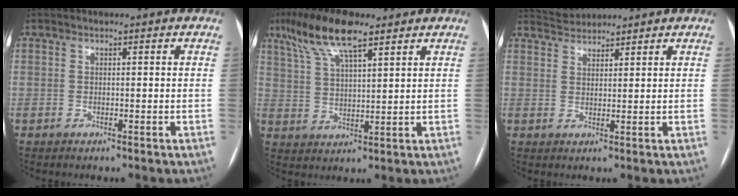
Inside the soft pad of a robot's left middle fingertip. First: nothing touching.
{"total": 10.4, "force": [6.9, 2.2, 7.4], "torque": [-0.152, 0.023, 0.130]}
{"total": 3.4, "force": [3.4, 0.2, -0.4], "torque": [-0.002, 0.020, 0.065]}